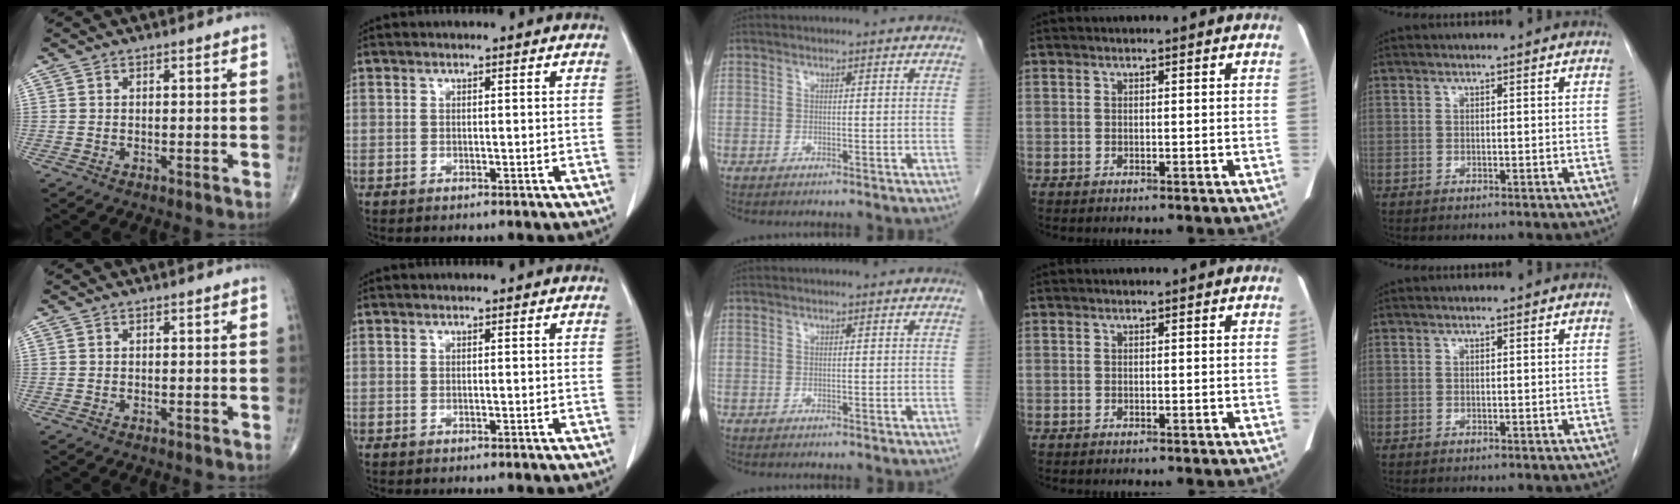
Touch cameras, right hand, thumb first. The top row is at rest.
{}